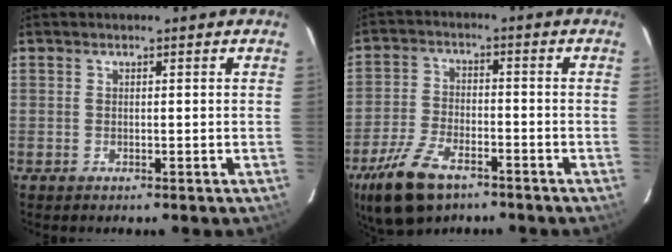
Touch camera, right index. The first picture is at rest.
{"total": 11.9, "force": [-7.8, 5.6, 7.0], "torque": [-0.172, -0.015, -0.148]}